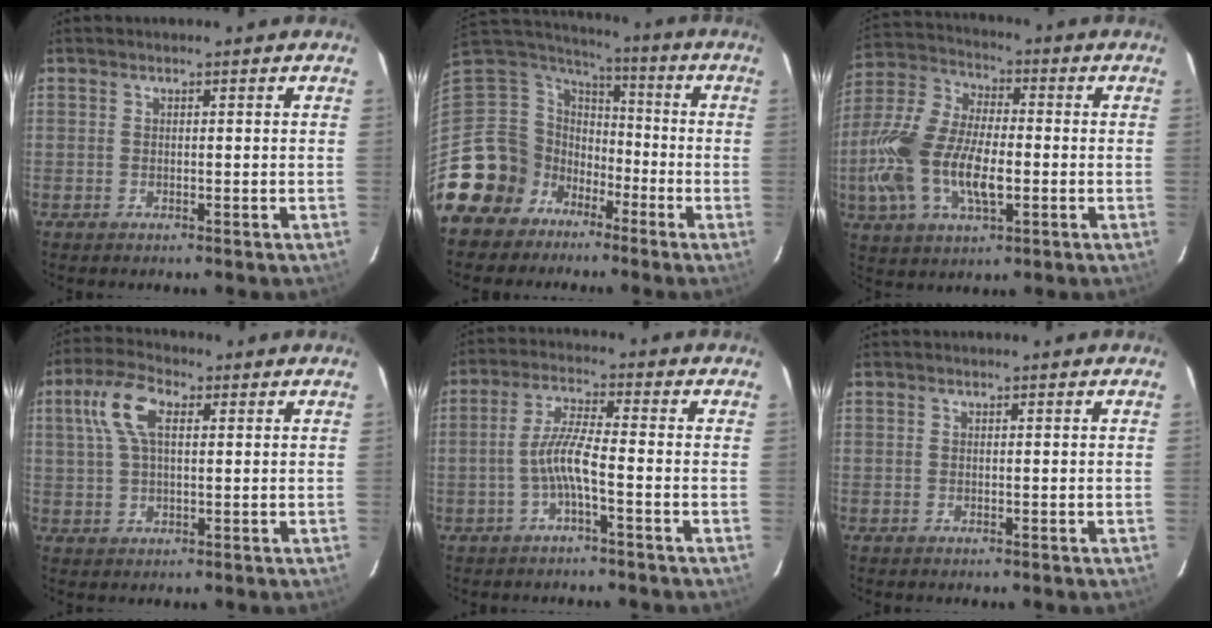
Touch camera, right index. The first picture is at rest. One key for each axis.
{"total": 13.3, "fx": -7.0, "fy": 11.1, "fz": 2.4, "tx": -0.078, "ty": 0.044, "tz": -0.136}
{"total": 18.3, "fx": -3.9, "fy": 9.0, "fz": 15.4, "tx": -0.340, "ty": -0.003, "tz": -0.072}
{"total": 8.0, "fx": 2.4, "fy": 3.7, "fz": 6.6, "tx": -0.137, "ty": 0.021, "tz": 0.045}
{"total": 5.4, "fx": -2.2, "fy": 0.1, "fz": 4.9, "tx": -0.109, "ty": 0.009, "tz": -0.041}
{"total": 0.0}